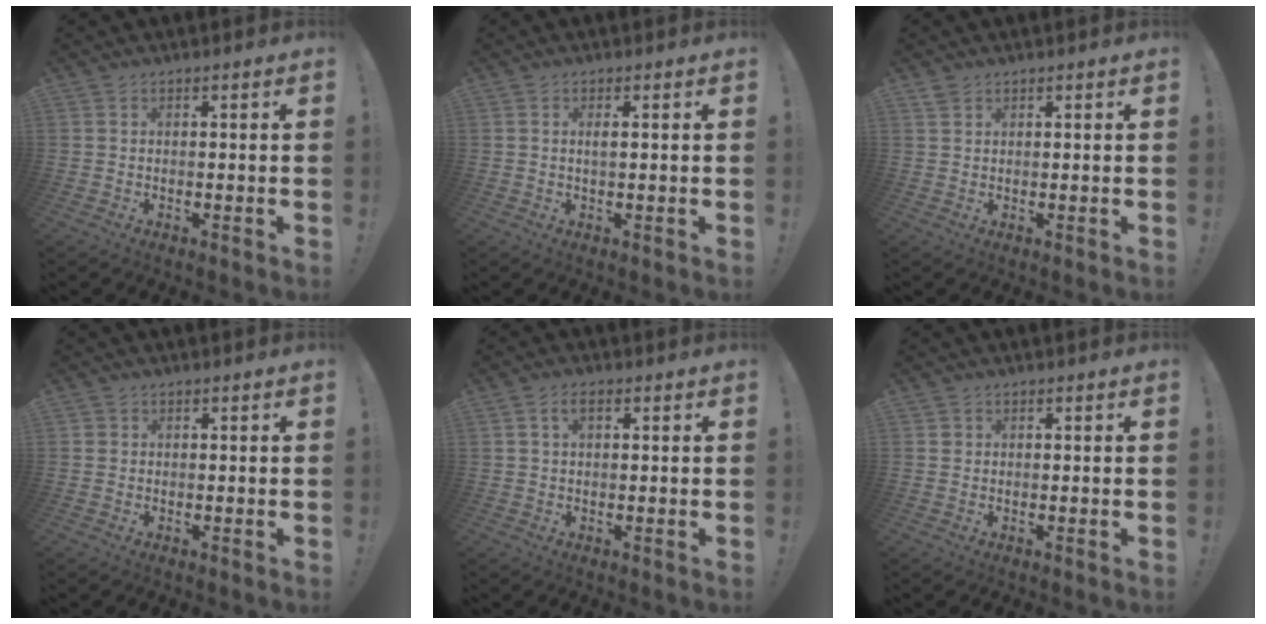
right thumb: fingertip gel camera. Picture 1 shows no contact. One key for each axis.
{"total": 1.3, "fx": 0.4, "fy": 0.2, "fz": 1.3, "tx": -0.019, "ty": -0.002, "tz": 0.004}
{"total": 1.6, "fx": 1.2, "fy": 0.9, "fz": 0.5, "tx": -0.003, "ty": -0.003, "tz": 0.021}
{"total": 0.9, "fx": 0.2, "fy": 0.8, "fz": 0.1, "tx": -0.003, "ty": 0.002, "tz": 0.004}
{"total": 3.2, "fx": 1.0, "fy": 1.8, "fz": 2.4, "tx": -0.041, "ty": 0.006, "tz": 0.016}
{"total": 1.0, "fx": 0.5, "fy": 0.9, "fz": 0.2, "tx": 0.003, "ty": -0.001, "tz": 0.007}